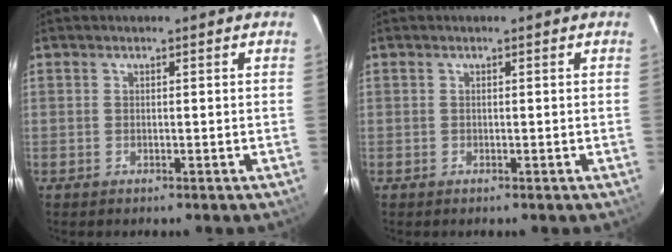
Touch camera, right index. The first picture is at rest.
{"total": 0.0}